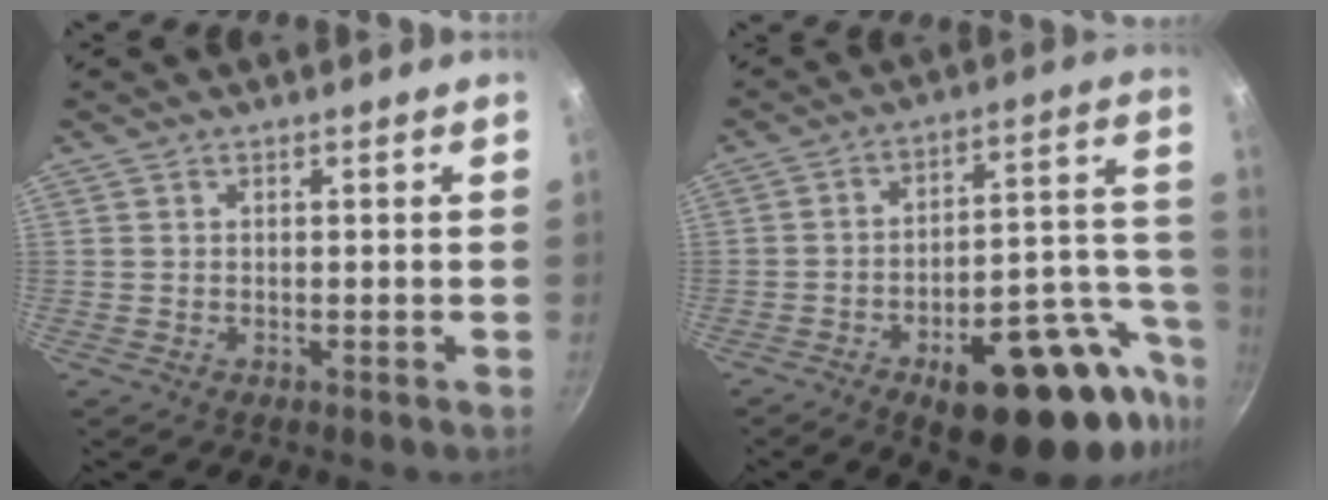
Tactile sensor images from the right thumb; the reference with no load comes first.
{"total": 24.7, "force": [-11.1, 10.3, 19.5], "torque": [-0.207, 0.055, -0.149]}